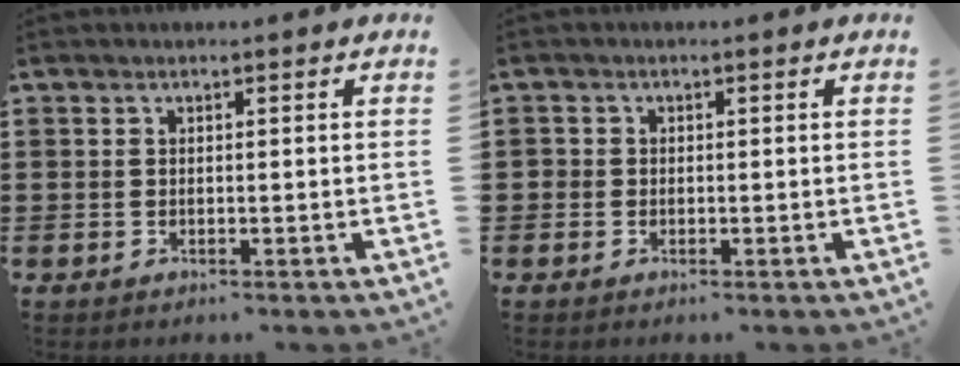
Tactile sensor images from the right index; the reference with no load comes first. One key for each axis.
{"total": 0.9, "fx": -0.2, "fy": 0.9, "fz": 0.2, "tx": -0.005, "ty": 0.005, "tz": -0.005}